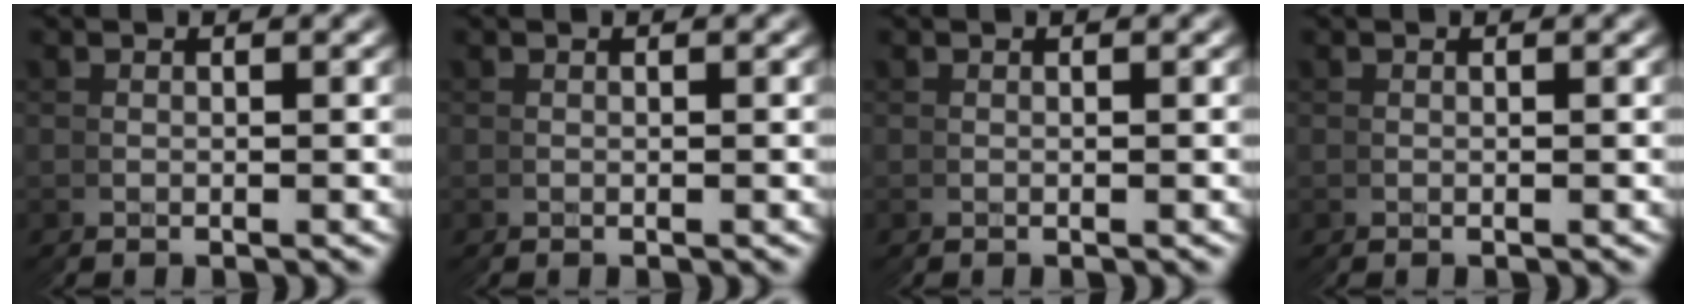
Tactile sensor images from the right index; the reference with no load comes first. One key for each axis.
{"total": 0.0}
{"total": 0.0}
{"total": 0.0}